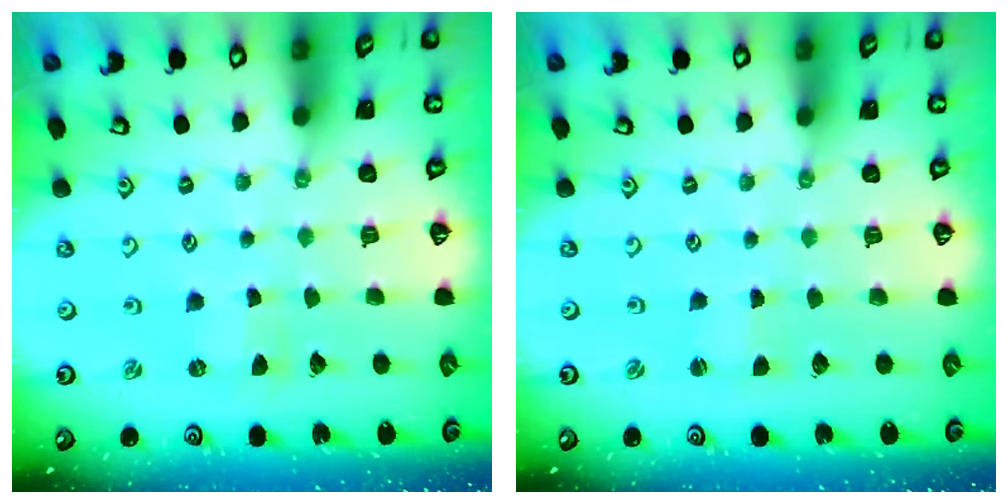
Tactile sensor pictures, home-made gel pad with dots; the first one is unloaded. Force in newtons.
{"total": 0.0}